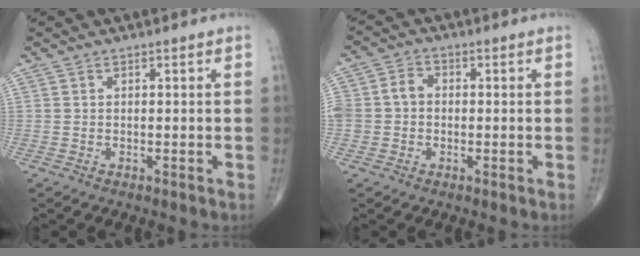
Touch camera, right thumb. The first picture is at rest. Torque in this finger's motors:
{"motor_torque": [0.04, 0.01, 0.41, 0.04, 0.03]}